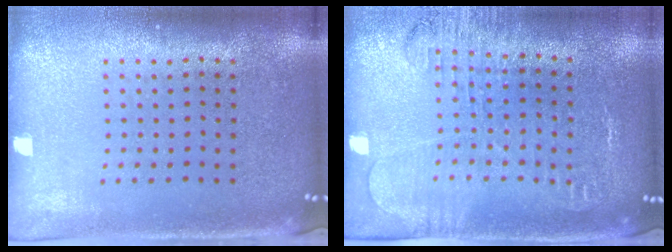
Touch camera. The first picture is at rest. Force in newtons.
{"total": 1.8, "press": 1.8, "slide": 0.4}